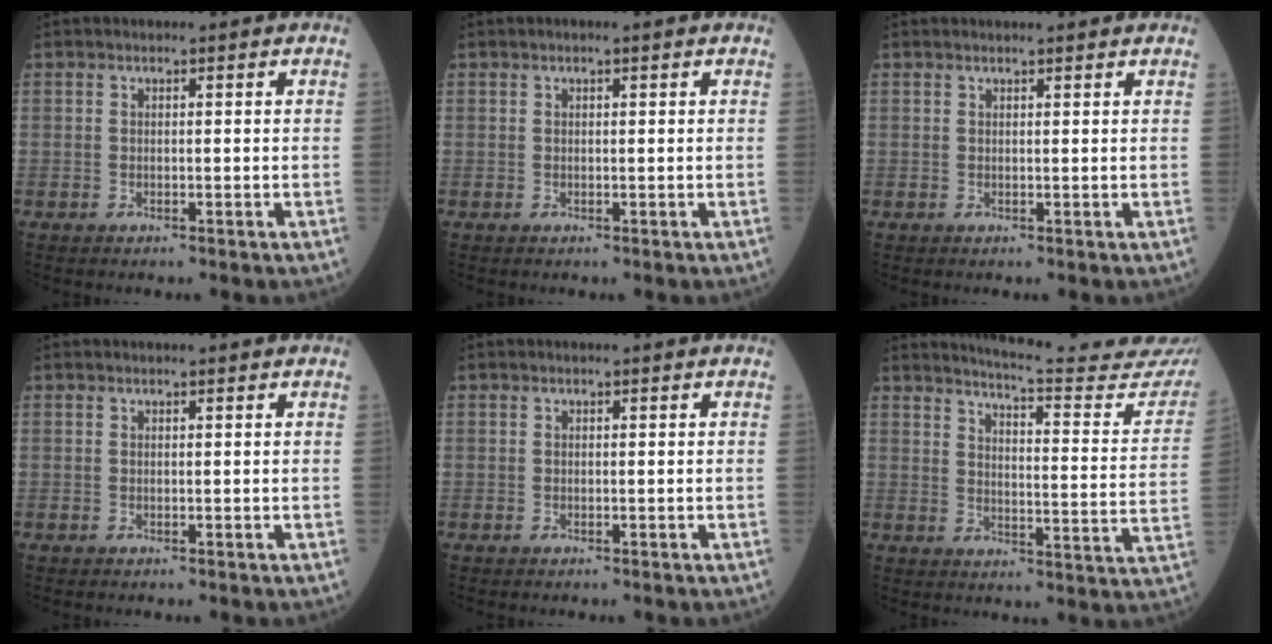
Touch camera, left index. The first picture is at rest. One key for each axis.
{"total": 0.8, "fx": 0.4, "fy": 0.1, "fz": 0.7, "tx": -0.012, "ty": 0.005, "tz": 0.005}
{"total": 3.0, "fx": 2.8, "fy": 0.2, "fz": 1.0, "tx": -0.013, "ty": 0.017, "tz": 0.033}
{"total": 1.2, "fx": 1.2, "fy": 0.0, "fz": 0.4, "tx": -0.008, "ty": 0.010, "tz": 0.015}
{"total": 0.0}
{"total": 21.2, "fx": 20.5, "fy": 0.2, "fz": 5.6, "tx": -0.076, "ty": -0.114, "tz": 0.235}